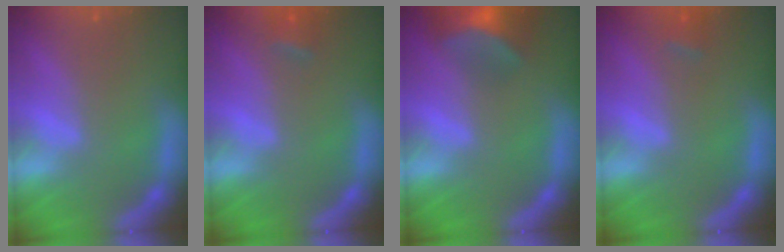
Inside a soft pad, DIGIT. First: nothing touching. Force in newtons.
{"total": 1.9}
{"total": 9.0}
{"total": 1.4}